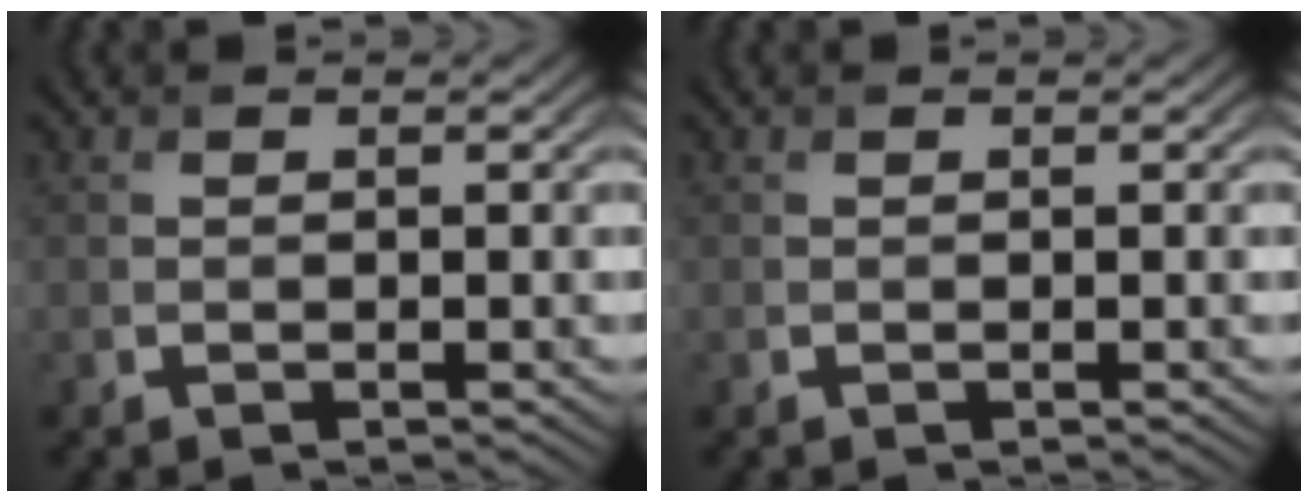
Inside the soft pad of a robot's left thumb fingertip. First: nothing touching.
{"total": 0.0}